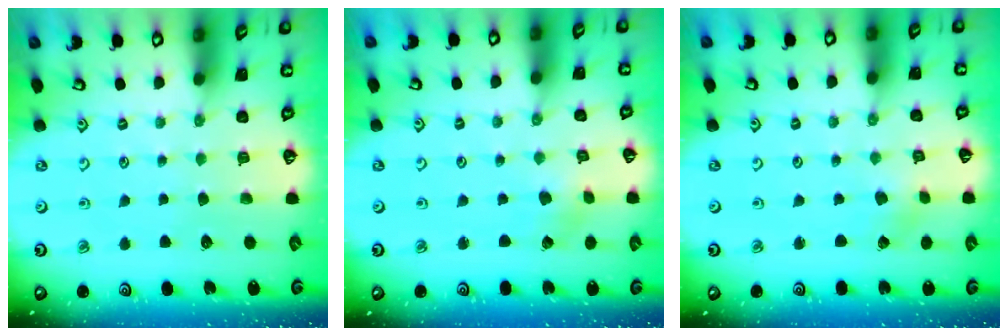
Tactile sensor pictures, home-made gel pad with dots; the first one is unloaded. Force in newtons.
{"total": 1.3, "press": 1.3, "slide": 0.2}
{"total": 0.6, "press": 0.6, "slide": 0.2}